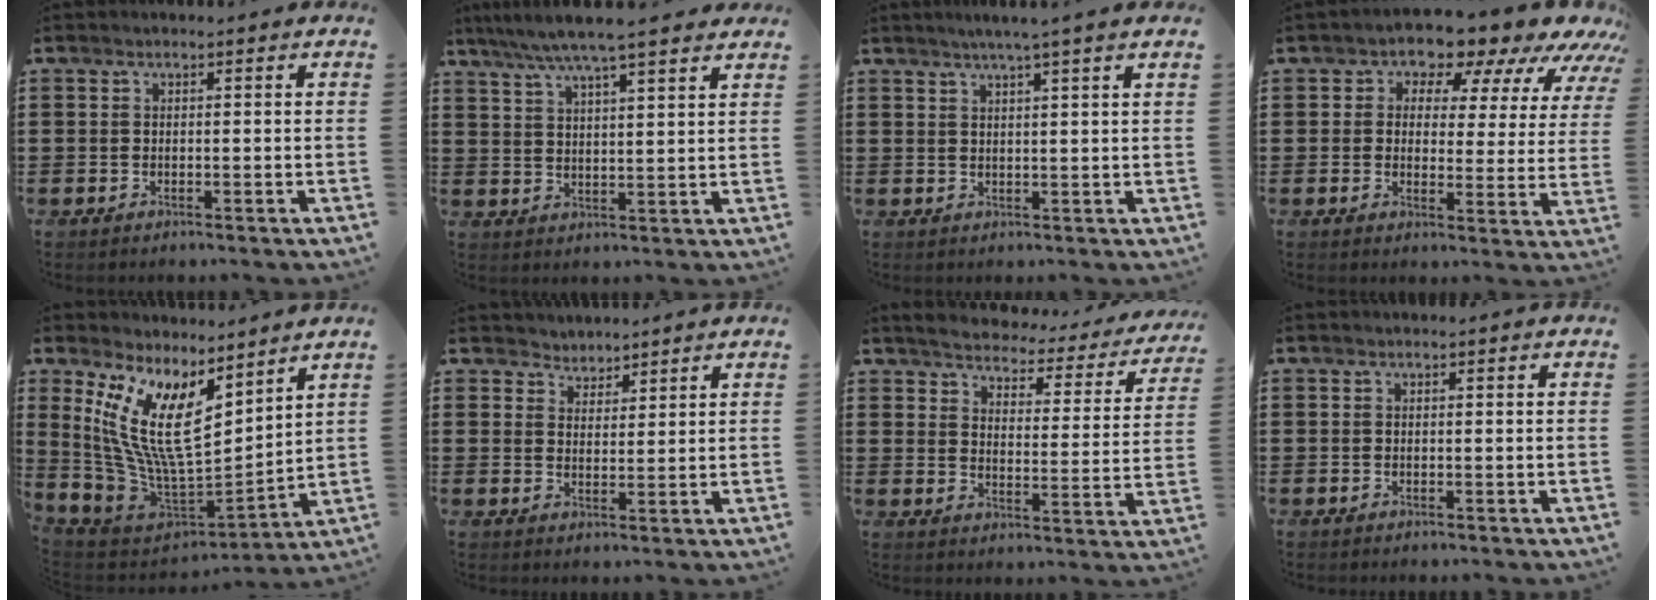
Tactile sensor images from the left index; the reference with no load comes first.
{"total": 6.1, "force": [5.1, 0.0, 3.4], "torque": [-0.081, -0.016, 0.088]}
{"total": 2.6, "force": [2.0, -0.8, 1.5], "torque": [-0.032, -0.001, 0.033]}
{"total": 7.5, "force": [6.5, 3.3, 1.9], "torque": [-0.044, -0.049, 0.108]}
{"total": 13.9, "force": [6.4, 5.4, 11.1], "torque": [-0.272, -0.052, 0.112]}
{"total": 2.7, "force": [2.5, 1.1, -0.5], "torque": [-0.004, 0.002, 0.047]}
{"total": 3.3, "force": [3.3, 0.3, 0.4], "torque": [-0.032, -0.030, 0.049]}
{"total": 0.0}